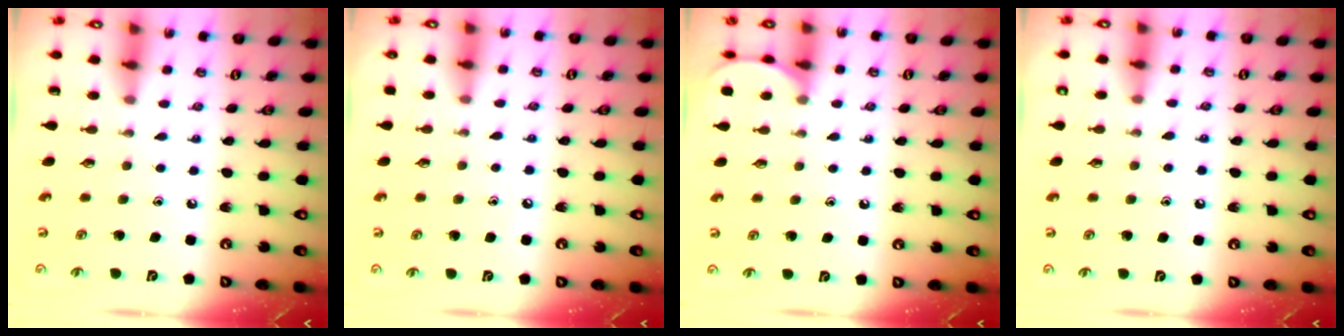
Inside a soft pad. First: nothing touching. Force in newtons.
{"total": 3.7, "press": 3.7, "slide": 0.4}
{"total": 4.7, "press": 4.6, "slide": 0.6}
{"total": 6.7, "press": 6.7, "slide": 0.9}